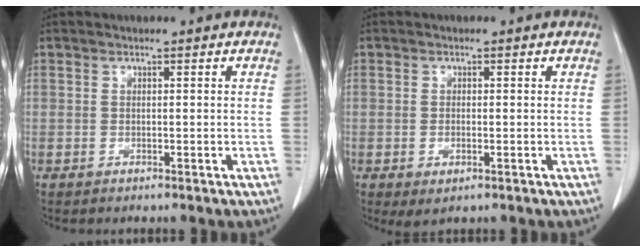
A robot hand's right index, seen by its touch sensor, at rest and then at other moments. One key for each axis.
{"total": 2.7, "fx": -0.9, "fy": 1.1, "fz": 2.3, "tx": -0.039, "ty": -0.005, "tz": -0.006}